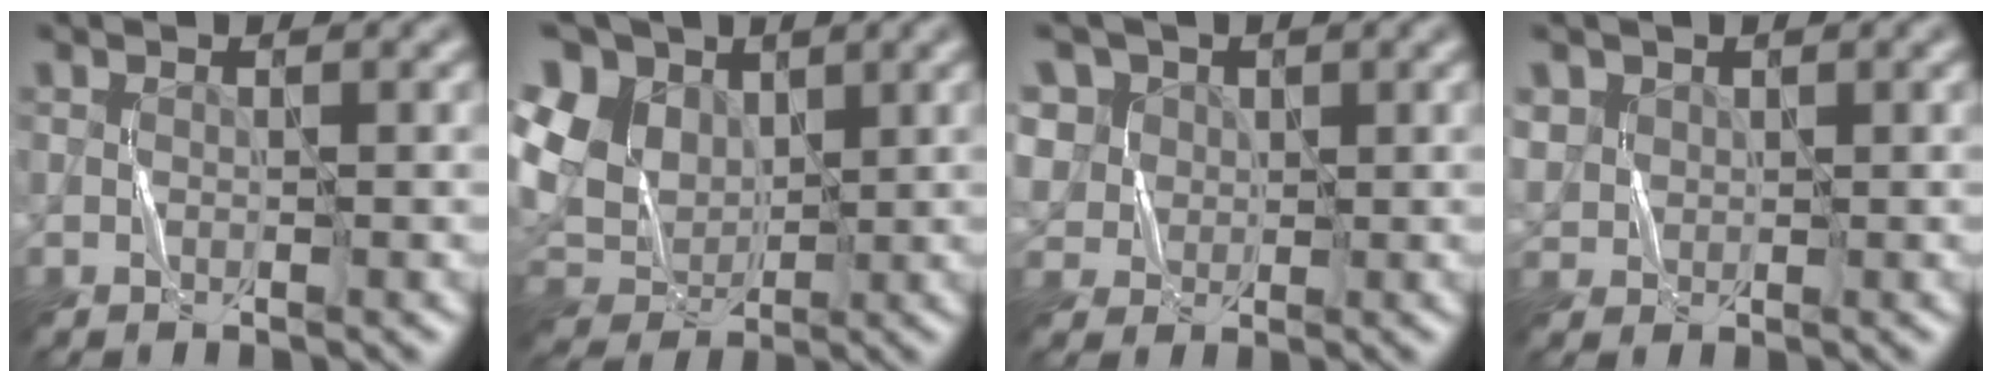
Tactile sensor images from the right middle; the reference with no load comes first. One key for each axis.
{"total": 9.7, "fx": 2.8, "fy": 7.8, "fz": 5.0, "tx": -0.132, "ty": 0.022, "tz": 0.046}
{"total": 6.2, "fx": 2.7, "fy": 5.1, "fz": 2.1, "tx": -0.056, "ty": 0.011, "tz": 0.044}
{"total": 1.8, "fx": 0.8, "fy": 1.6, "fz": 0.3, "tx": -0.014, "ty": -0.001, "tz": 0.020}